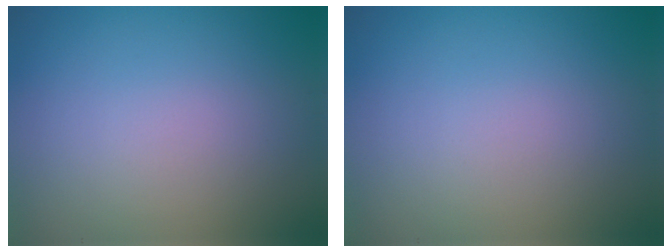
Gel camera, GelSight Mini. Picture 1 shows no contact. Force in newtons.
{"total": 0.0}